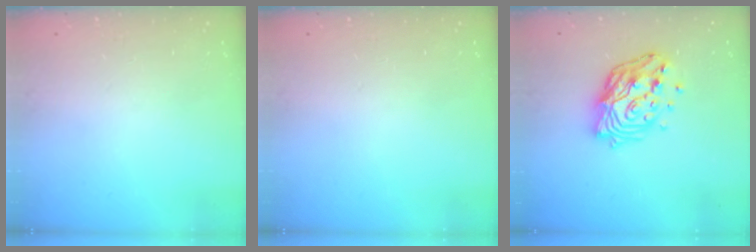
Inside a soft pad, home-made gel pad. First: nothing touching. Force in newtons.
{"total": 0.0}
{"total": 15.5, "press": 15.4, "slide": 1.4}